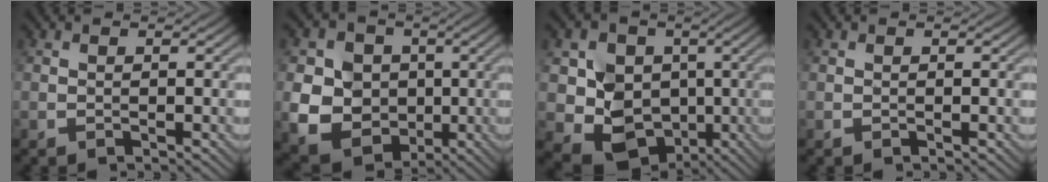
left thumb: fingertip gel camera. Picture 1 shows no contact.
{"total": 10.1, "force": [-0.5, 8.9, 4.7], "torque": [-0.130, -0.011, -0.019]}
{"total": 9.1, "force": [-0.2, 8.1, 4.1], "torque": [-0.089, -0.028, -0.011]}
{"total": 0.0}